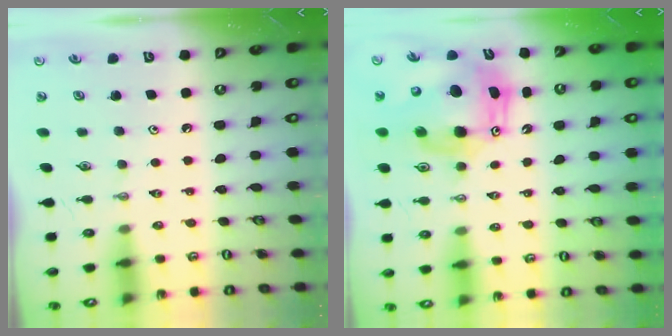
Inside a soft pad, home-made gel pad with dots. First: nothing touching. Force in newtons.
{"total": 13.1, "press": 13.0, "slide": 2.1}